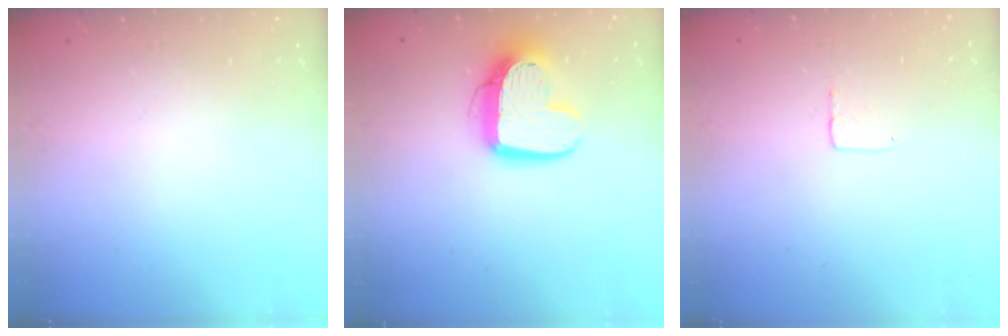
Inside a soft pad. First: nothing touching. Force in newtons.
{"total": 13.8, "press": 13.8, "slide": 1.2}
{"total": 2.7, "press": 2.7, "slide": 0.1}